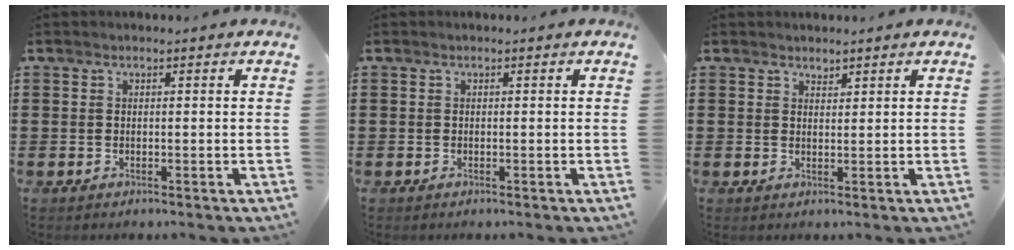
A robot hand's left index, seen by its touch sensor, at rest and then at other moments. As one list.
[{"total": 0.0}, {"total": 1.5, "force": [1.5, 0.3, 0.0], "torque": [-0.002, -0.001, 0.029]}]